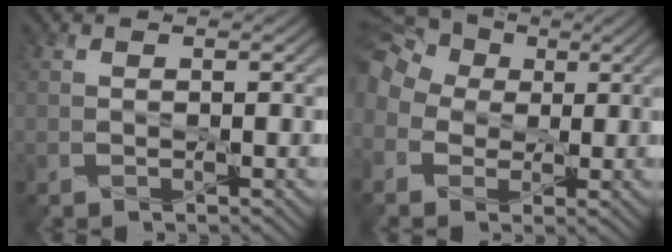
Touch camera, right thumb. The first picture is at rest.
{"total": 13.0, "force": [1.7, 10.4, 7.6], "torque": [-0.224, 0.013, -0.001]}